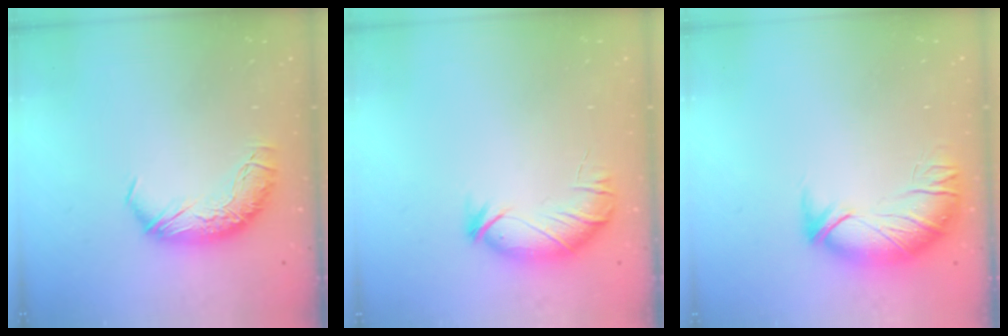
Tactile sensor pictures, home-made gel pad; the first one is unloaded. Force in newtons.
{"total": 3.5, "press": 3.3, "slide": 1.0}
{"total": 2.9, "press": 1.4, "slide": 2.5}